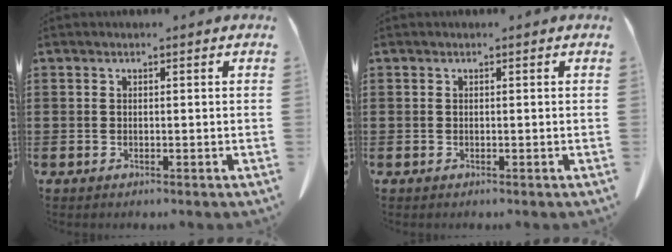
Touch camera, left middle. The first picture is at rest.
{"total": 0.0}